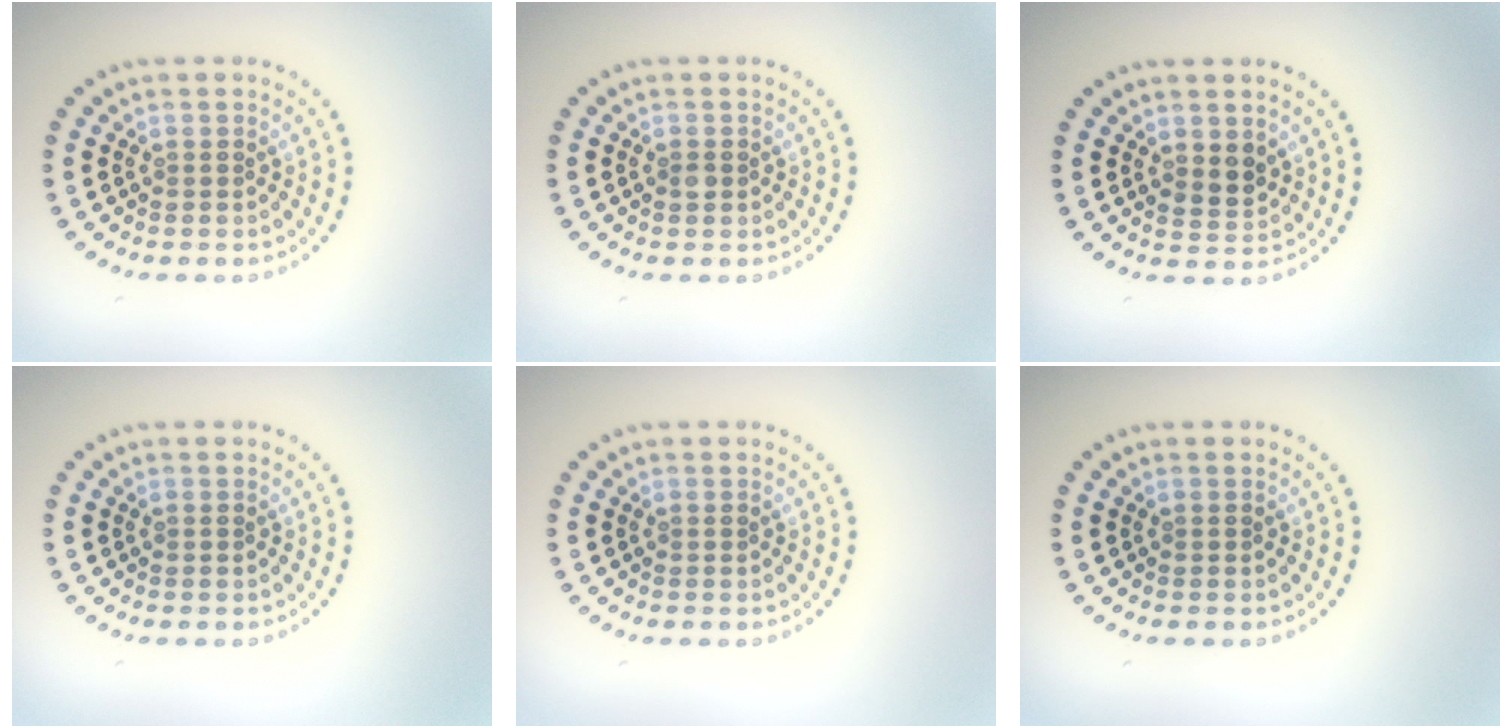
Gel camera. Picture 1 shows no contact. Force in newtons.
{"total": 0.8, "press": 0.8, "slide": 0.1}
{"total": 1.9, "press": 1.8, "slide": 0.6}
{"total": 0.0}
{"total": 0.0}
{"total": 0.0}